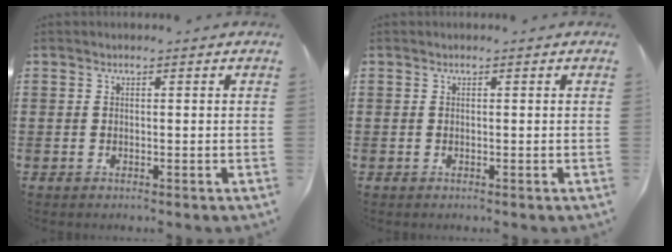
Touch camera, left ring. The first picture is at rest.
{"total": 0.0}